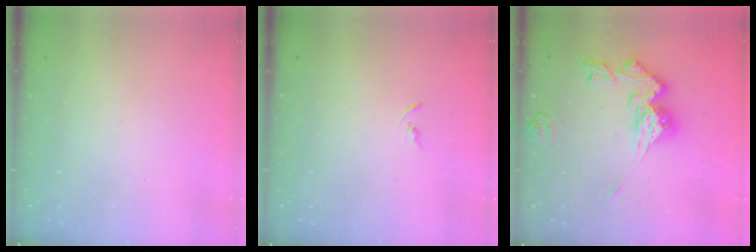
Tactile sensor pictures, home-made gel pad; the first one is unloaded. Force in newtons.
{"total": 3.3, "press": 3.2, "slide": 0.4}
{"total": 15.3, "press": 15.2, "slide": 1.4}